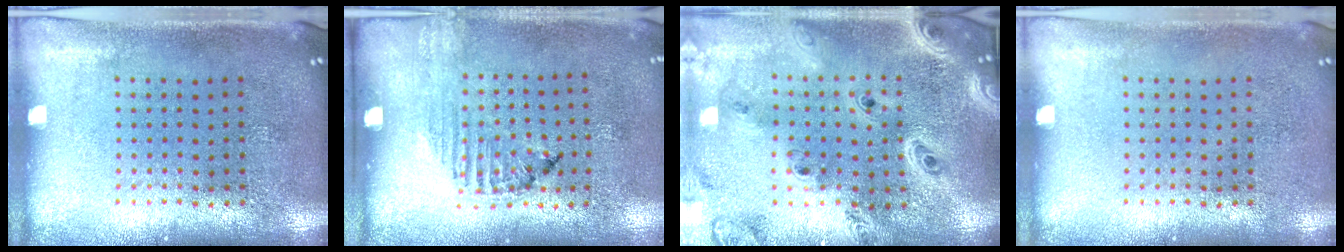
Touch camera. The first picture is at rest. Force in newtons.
{"total": 1.2, "press": 1.2, "slide": 0.4}
{"total": 3.9, "press": 3.0, "slide": 2.5}
{"total": 0.0}